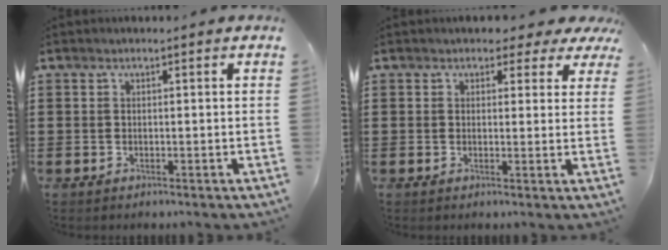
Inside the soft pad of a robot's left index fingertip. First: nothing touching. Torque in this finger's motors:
{"motor_torque": [2.14, 0.00, 0.45, 0.01]}